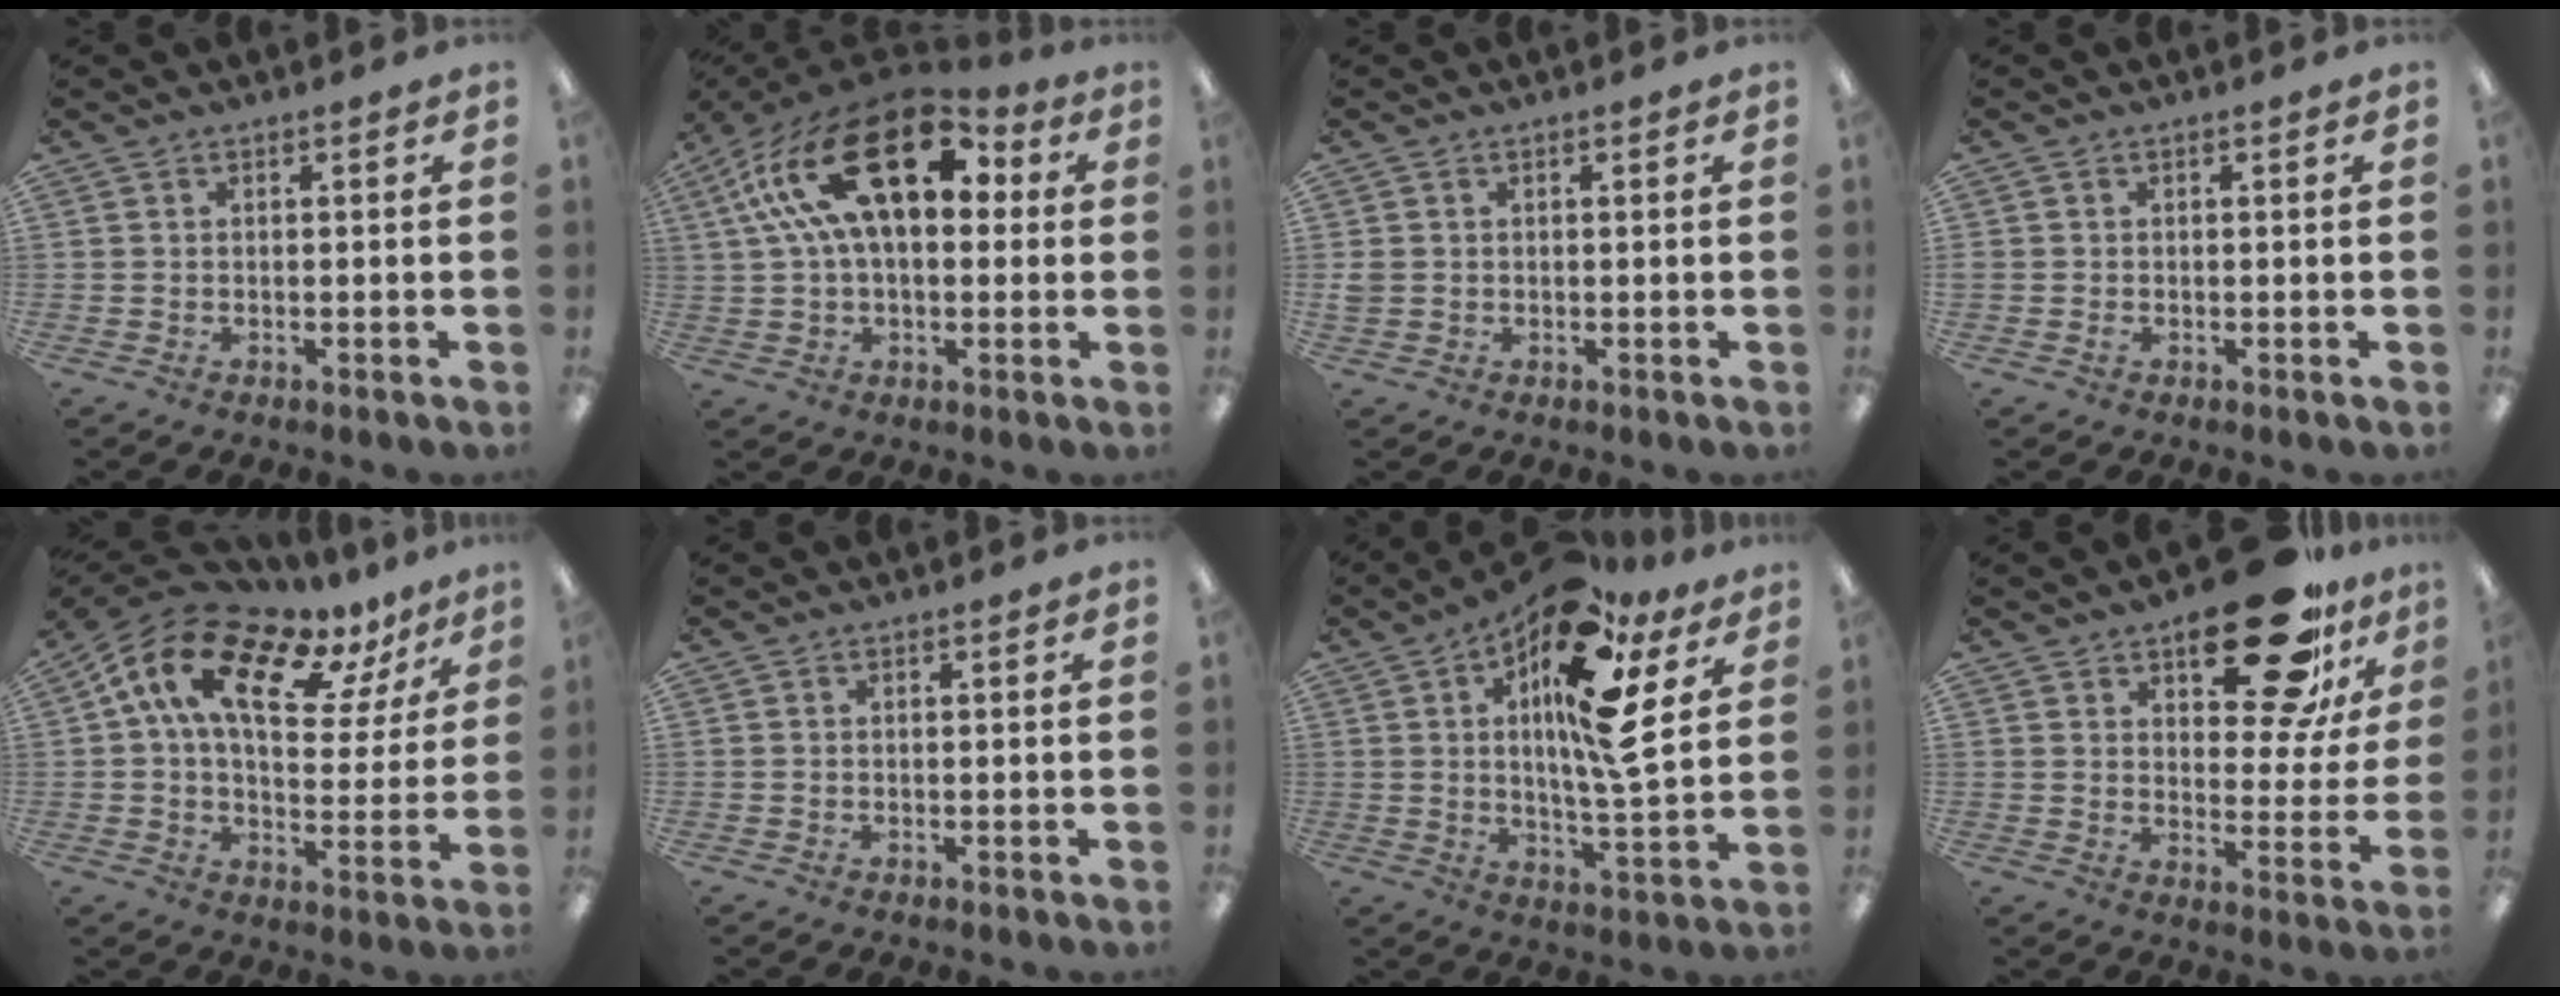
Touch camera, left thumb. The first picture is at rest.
{"total": 22.5, "force": [8.5, 12.3, 16.8], "torque": [-0.317, -0.028, 0.141]}
{"total": 1.6, "force": [0.1, 1.4, 0.7], "torque": [-0.014, 0.005, 0.000]}
{"total": 0.7, "force": [-0.2, 0.6, 0.3], "torque": [-0.005, 0.004, -0.005]}
{"total": 16.2, "force": [9.9, 7.8, 10.2], "torque": [-0.210, -0.054, 0.172]}
{"total": 0.0}
{"total": 18.8, "force": [9.3, 5.7, 15.3], "torque": [-0.240, -0.053, 0.143]}
{"total": 21.1, "force": [14.0, 8.9, 13.1], "torque": [-0.176, -0.082, 0.229]}